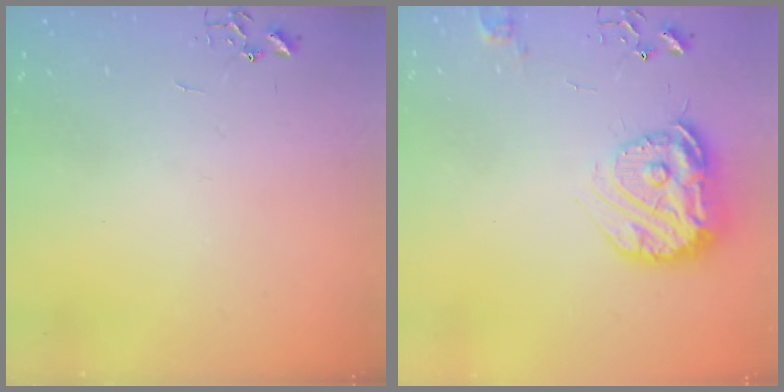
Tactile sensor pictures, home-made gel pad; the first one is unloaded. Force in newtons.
{"total": 18.6, "press": 18.5, "slide": 1.4}